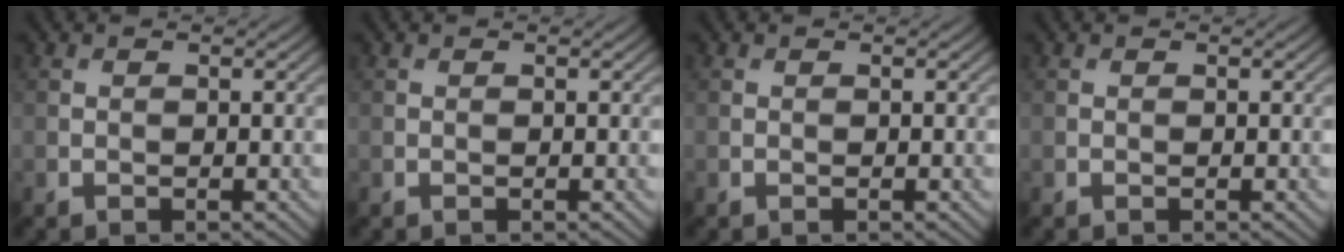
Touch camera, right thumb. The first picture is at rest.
{"total": 0.0}
{"total": 0.0}
{"total": 0.0}